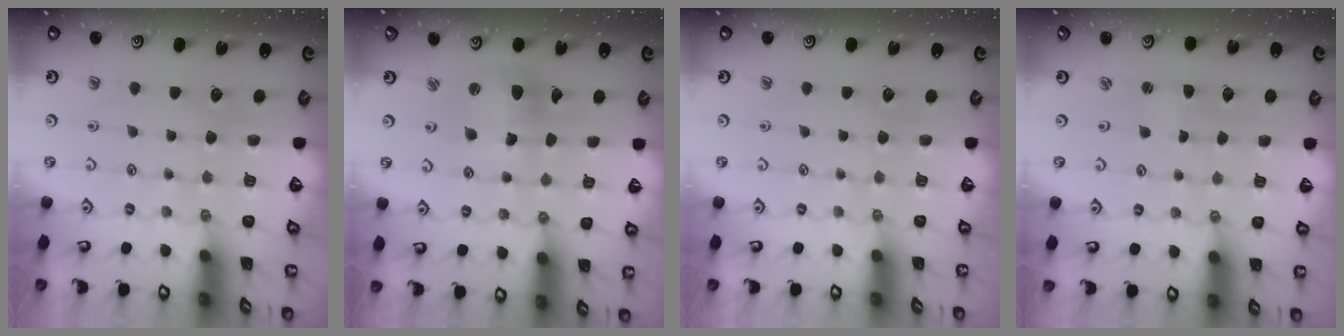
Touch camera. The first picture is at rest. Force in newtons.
{"total": 9.2, "press": 9.1, "slide": 1.3}
{"total": 0.0}
{"total": 0.9, "press": 0.9, "slide": 0.2}